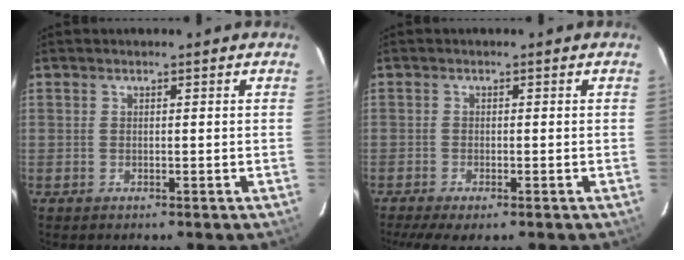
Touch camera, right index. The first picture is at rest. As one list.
[{"total": 5.4, "force": [-3.9, 1.1, 3.6], "torque": [-0.083, -0.022, -0.066]}]